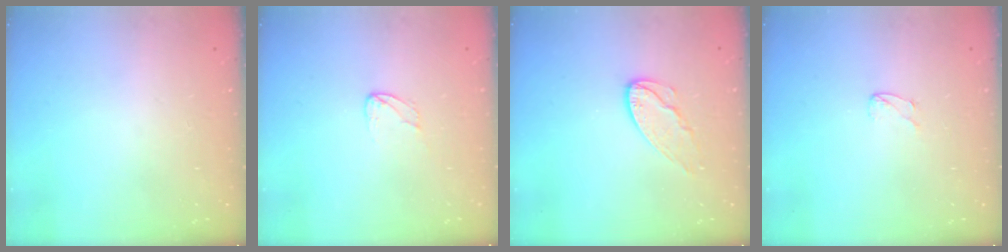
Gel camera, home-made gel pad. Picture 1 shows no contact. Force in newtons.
{"total": 3.6, "press": 3.6, "slide": 0.3}
{"total": 7.6, "press": 7.6, "slide": 0.3}
{"total": 3.0, "press": 3.0, "slide": 0.3}